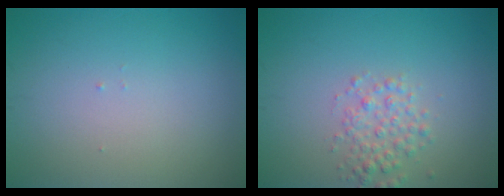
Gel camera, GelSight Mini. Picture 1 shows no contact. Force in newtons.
{"total": 2.4, "press": 2.4, "slide": 0.1}